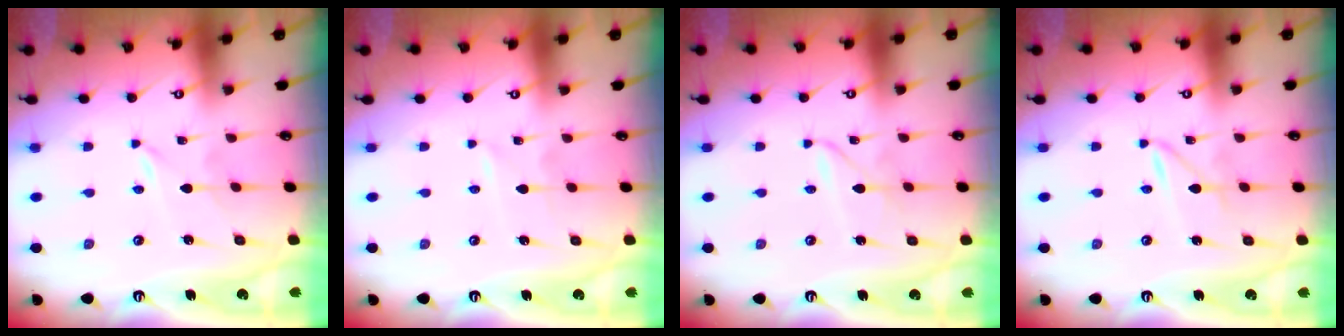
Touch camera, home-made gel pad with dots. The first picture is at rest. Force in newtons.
{"total": 0.8, "press": 0.8, "slide": 0.1}
{"total": 1.9, "press": 1.9, "slide": 0.2}
{"total": 1.9, "press": 1.9, "slide": 0.2}